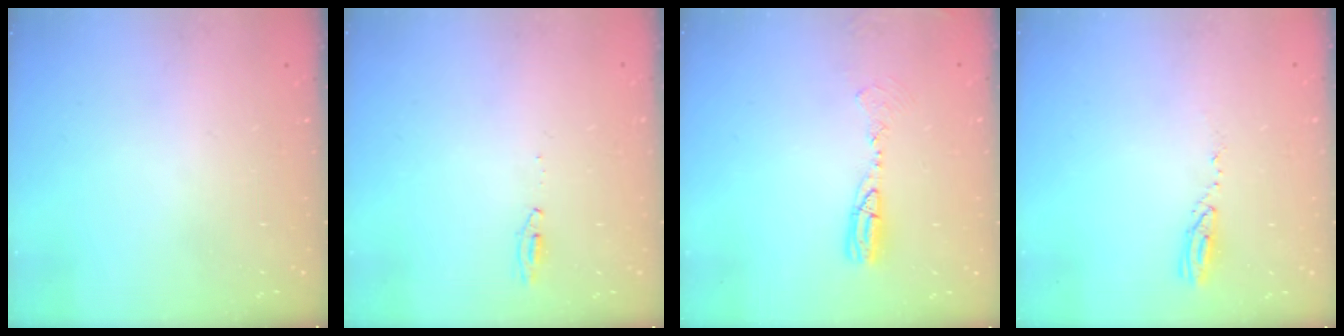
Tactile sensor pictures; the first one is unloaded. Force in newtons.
{"total": 17.2, "press": 4.3, "slide": 16.7}
{"total": 7.8, "press": 7.5, "slide": 2.2}
{"total": 3.8, "press": 3.8, "slide": 0.2}